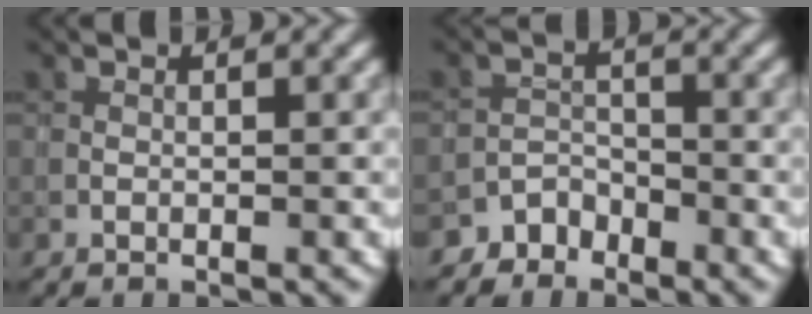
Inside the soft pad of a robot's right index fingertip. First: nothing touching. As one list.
[{"total": 2.2, "force": [-1.8, 1.1, -0.3], "torque": [0.017, 0.011, -0.039]}]